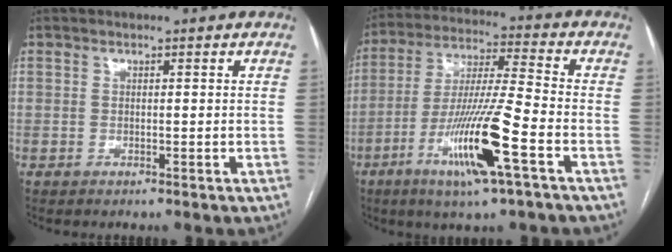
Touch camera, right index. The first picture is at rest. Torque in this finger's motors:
{"motor_torque": [1.94, -0.20, 0.77, 0.21]}